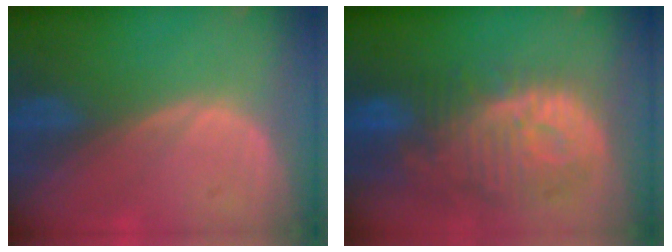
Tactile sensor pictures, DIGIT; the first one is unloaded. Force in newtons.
{"total": 12.2, "press": 10.9, "slide": 5.4}